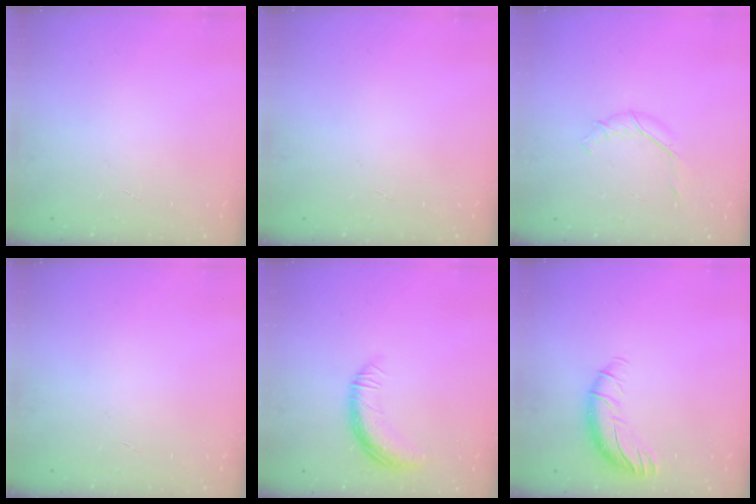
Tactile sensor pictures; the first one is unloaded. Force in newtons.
{"total": 0.0}
{"total": 4.2, "press": 4.1, "slide": 1.2}
{"total": 0.0}
{"total": 11.6, "press": 11.5, "slide": 0.9}
{"total": 9.6, "press": 9.4, "slide": 1.9}